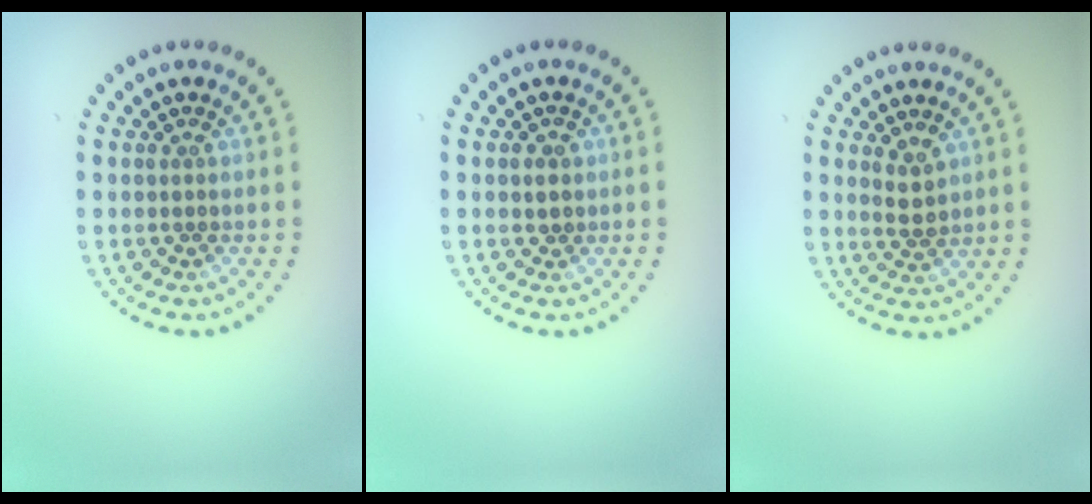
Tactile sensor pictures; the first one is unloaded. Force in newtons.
{"total": 0.8, "press": 0.7, "slide": 0.4}
{"total": 1.7, "press": 1.6, "slide": 0.6}